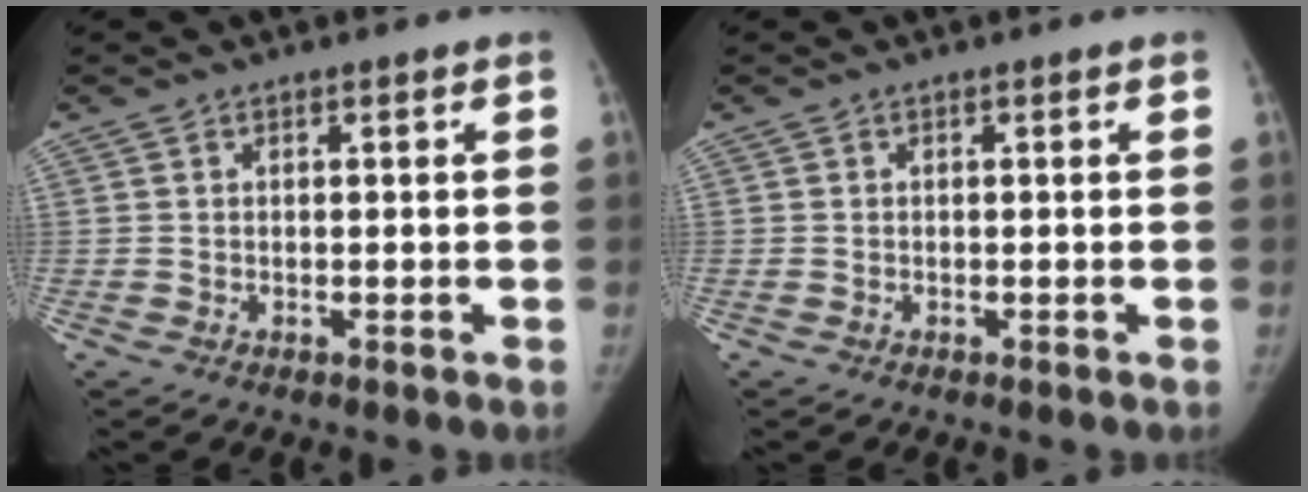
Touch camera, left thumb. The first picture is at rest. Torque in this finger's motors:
{"motor_torque": [0.01, 0.01, 0.19, -0.19, 0.00]}